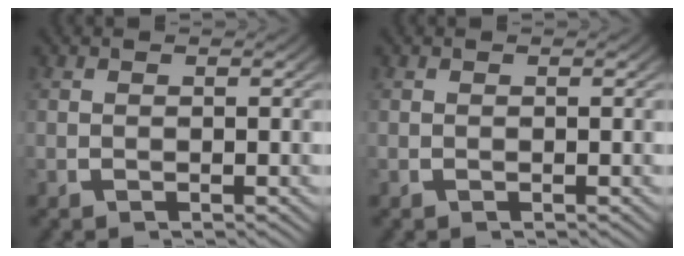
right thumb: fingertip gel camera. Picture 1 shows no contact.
{"total": 0.0}